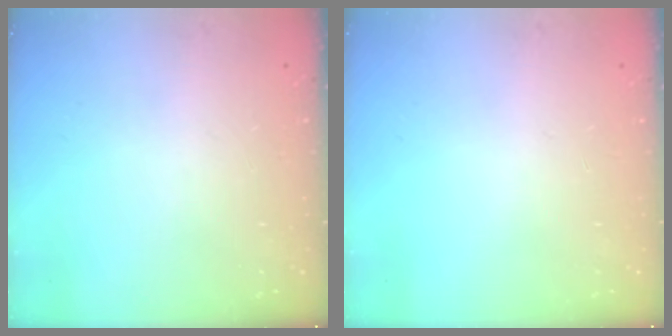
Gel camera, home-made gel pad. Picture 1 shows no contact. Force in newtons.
{"total": 0.0}